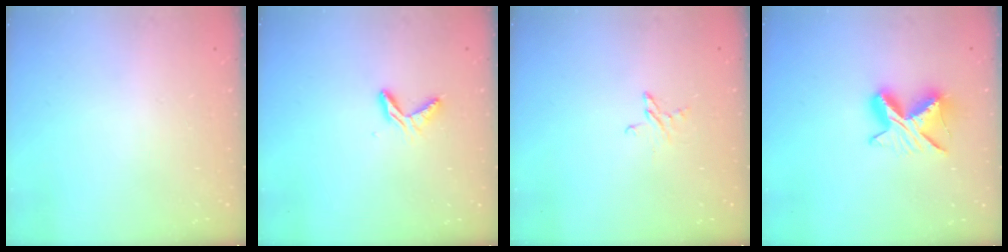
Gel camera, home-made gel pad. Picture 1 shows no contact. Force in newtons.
{"total": 5.5, "press": 5.4, "slide": 0.5}
{"total": 3.4, "press": 3.4, "slide": 0.4}
{"total": 9.3, "press": 9.3, "slide": 0.2}